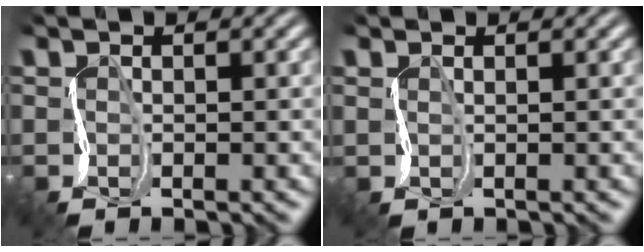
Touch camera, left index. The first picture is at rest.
{"total": 0.9, "force": [0.9, 0.1, -0.1], "torque": [0.001, 0.004, 0.012]}